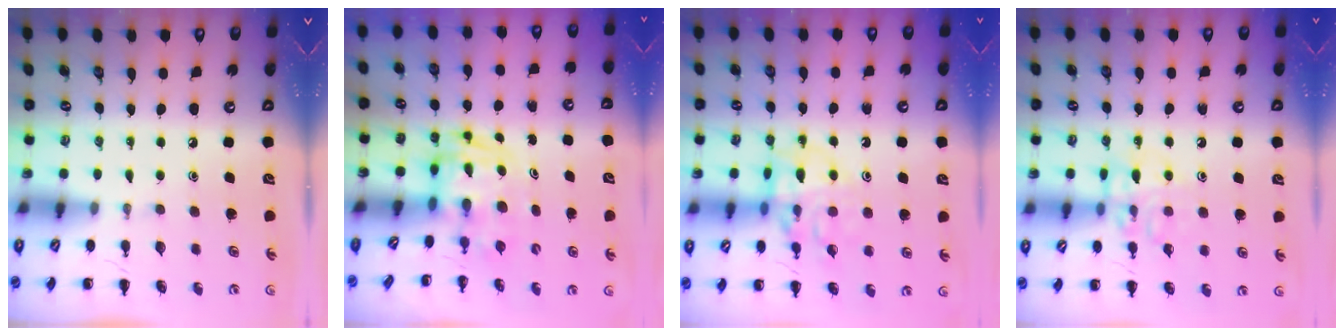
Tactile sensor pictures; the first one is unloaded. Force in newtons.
{"total": 2.8, "press": 2.8, "slide": 0.5}
{"total": 13.2, "press": 13.1, "slide": 1.4}
{"total": 11.6, "press": 11.6, "slide": 1.0}